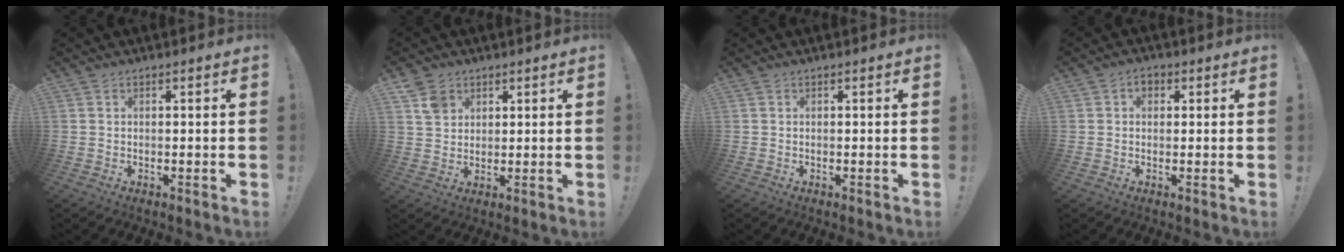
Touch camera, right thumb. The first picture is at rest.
{"total": 5.6, "force": [3.4, 4.0, 1.9], "torque": [-0.023, -0.014, 0.065]}
{"total": 0.0}
{"total": 2.8, "force": [0.6, 2.0, 1.8], "torque": [-0.023, 0.004, 0.009]}